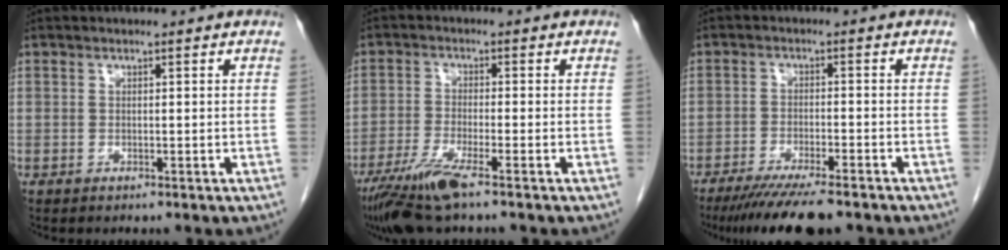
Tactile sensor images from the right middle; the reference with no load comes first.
{"total": 7.3, "force": [-4.9, 0.2, 5.4], "torque": [-0.110, -0.022, -0.095]}
{"total": 10.4, "force": [-8.4, 1.0, 6.1], "torque": [-0.094, -0.024, -0.131]}